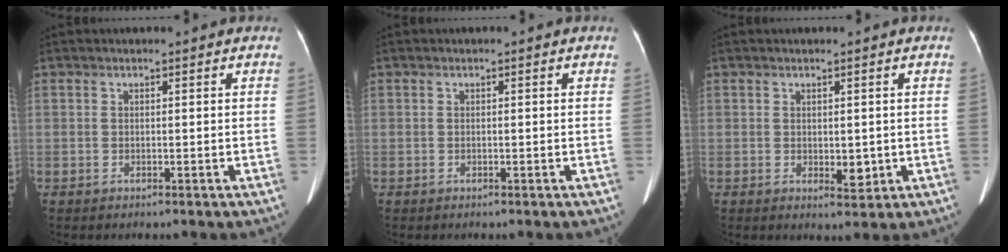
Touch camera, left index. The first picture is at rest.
{"total": 0.0}
{"total": 2.5, "force": [0.2, 1.4, 2.0], "torque": [-0.029, -0.006, 0.010]}